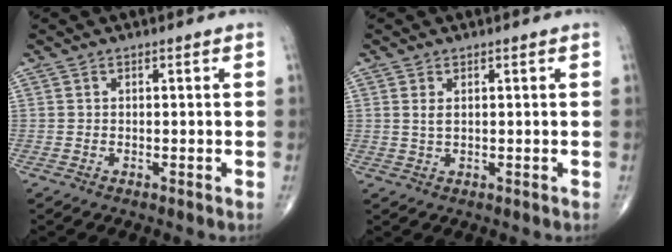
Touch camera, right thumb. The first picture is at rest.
{"total": 1.7, "force": [0.6, 0.8, 1.3], "torque": [-0.027, 0.000, 0.018]}